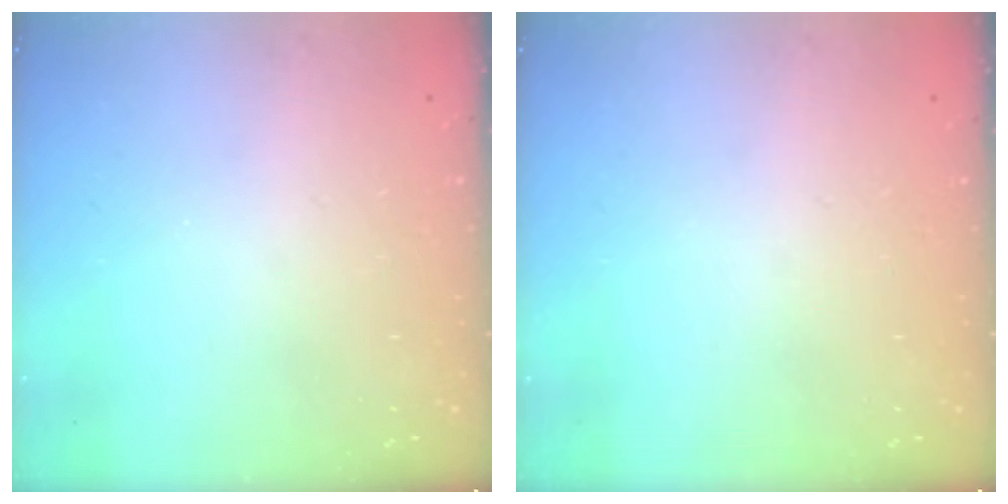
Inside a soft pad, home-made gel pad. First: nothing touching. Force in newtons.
{"total": 0.0}